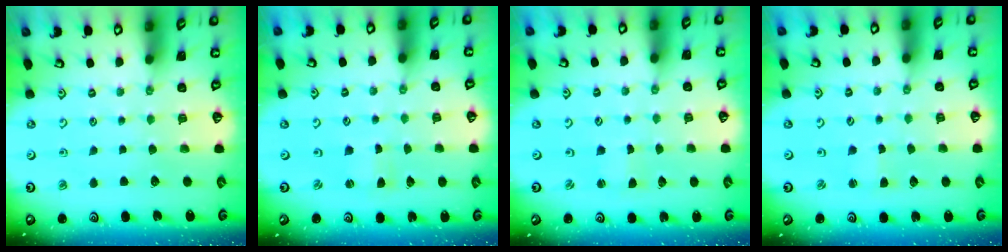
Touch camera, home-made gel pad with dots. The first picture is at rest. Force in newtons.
{"total": 1.3, "press": 1.2, "slide": 0.3}
{"total": 0.5, "press": 0.5, "slide": 0.1}
{"total": 1.9, "press": 1.8, "slide": 0.4}